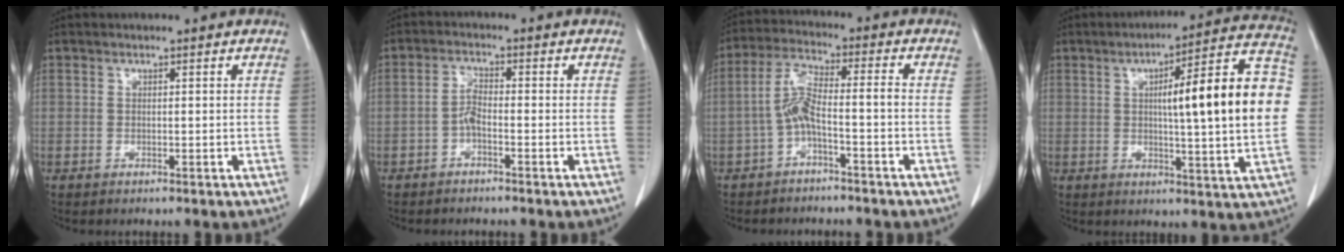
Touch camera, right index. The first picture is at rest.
{"total": 2.4, "force": [-1.1, 0.6, 2.0], "torque": [-0.038, 0.005, -0.021]}
{"total": 6.0, "force": [-2.0, 0.6, 5.6], "torque": [-0.115, 0.026, -0.037]}
{"total": 18.2, "force": [1.5, 1.1, 18.1], "torque": [-0.247, 0.026, 0.014]}